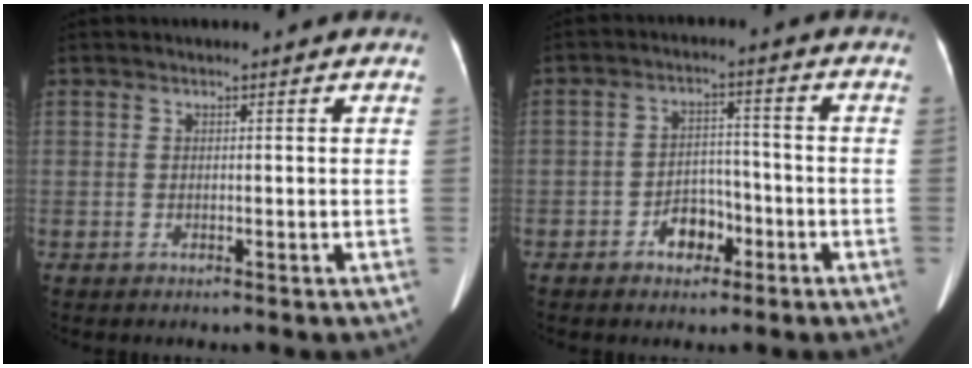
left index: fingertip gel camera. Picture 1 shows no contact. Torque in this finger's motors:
{"motor_torque": [0.04, -0.02, 0.03, 0.01]}